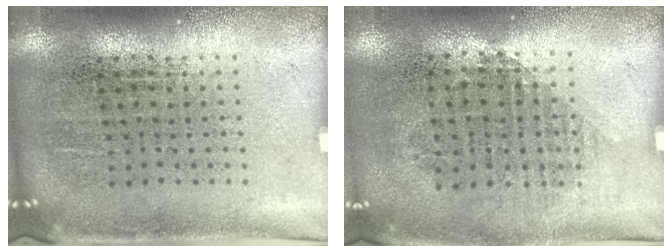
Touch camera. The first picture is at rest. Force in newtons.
{"total": 0.9, "press": 0.8, "slide": 0.4}